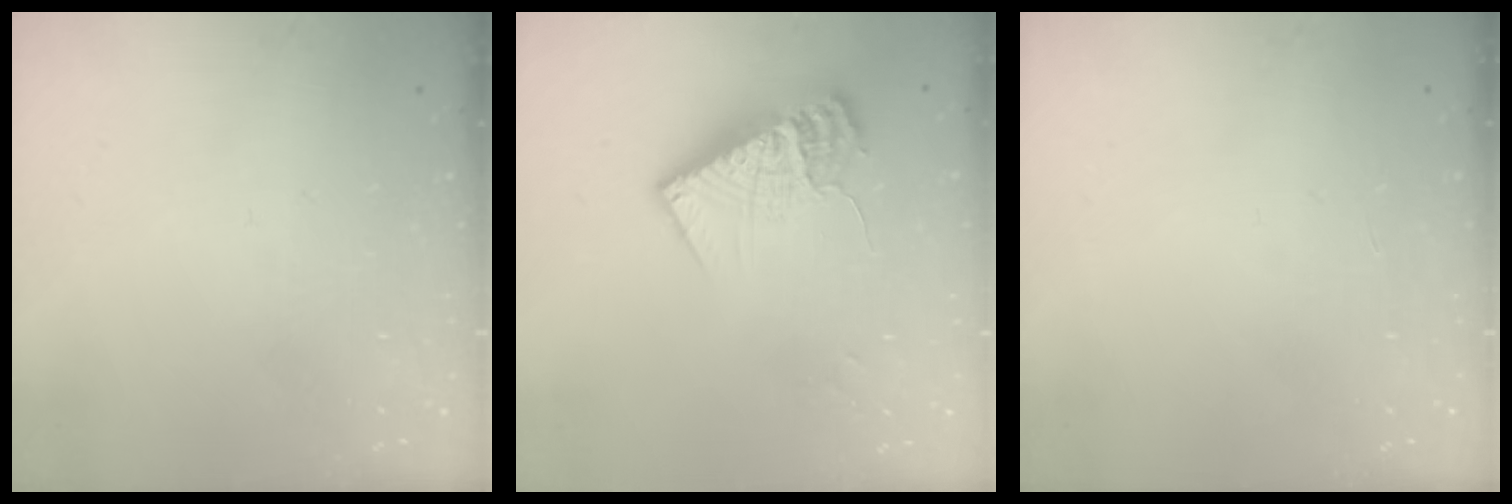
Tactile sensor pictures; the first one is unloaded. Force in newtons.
{"total": 13.7, "press": 13.7, "slide": 1.4}
{"total": 0.0}